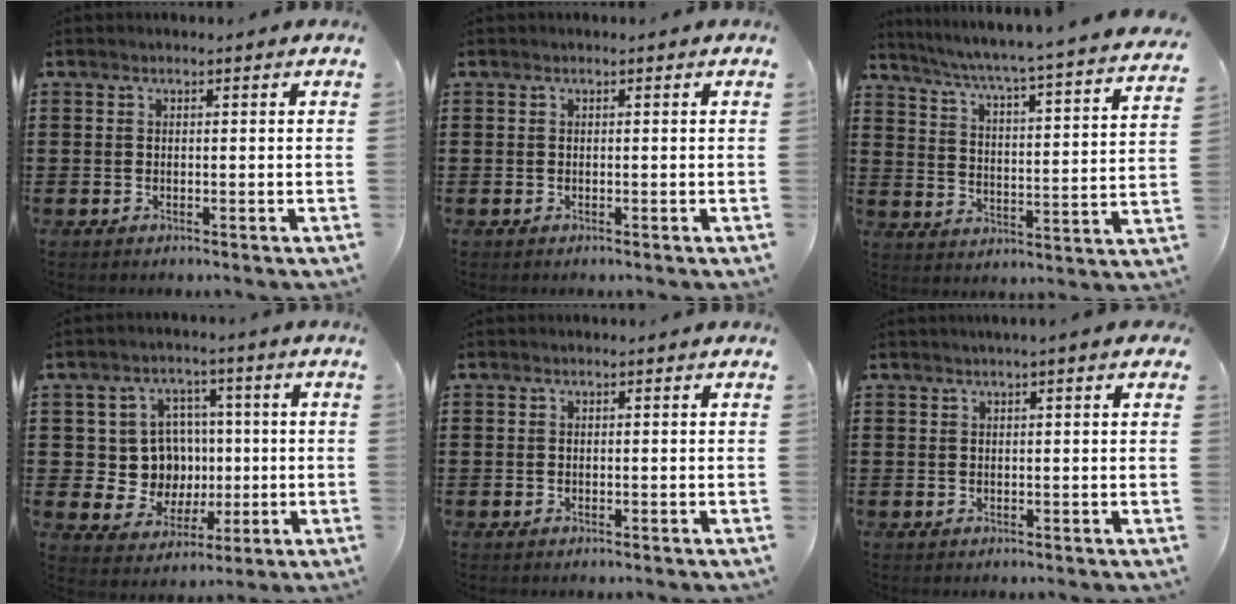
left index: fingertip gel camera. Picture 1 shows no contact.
{"total": 0.0}
{"total": 4.5, "force": [3.8, -1.0, 2.1], "torque": [-0.061, -0.047, 0.051]}
{"total": 8.8, "force": [1.0, 8.2, 3.0], "torque": [-0.068, 0.008, 0.027]}
{"total": 0.0}
{"total": 1.6, "force": [1.0, -0.1, 1.3], "torque": [-0.026, 0.000, 0.018]}